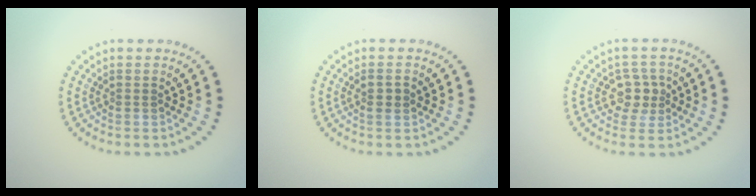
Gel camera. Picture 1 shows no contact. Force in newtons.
{"total": 1.2, "press": 1.2, "slide": 0.3}
{"total": 2.5, "press": 2.2, "slide": 1.1}